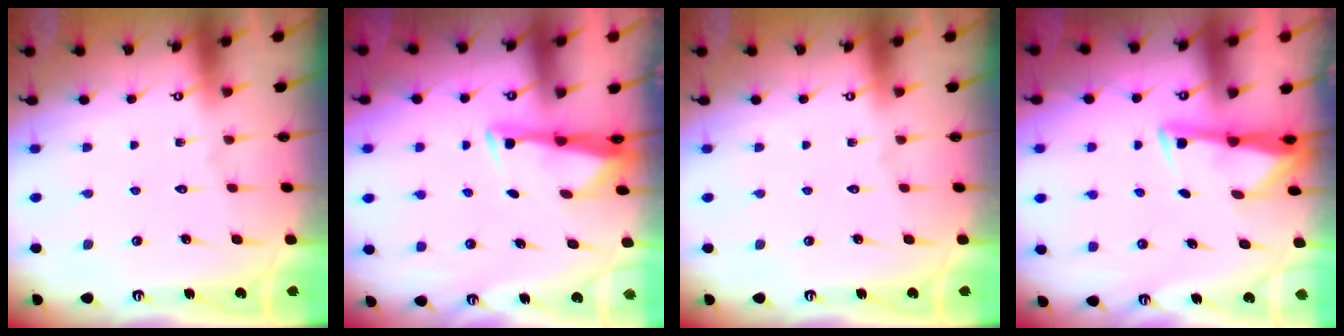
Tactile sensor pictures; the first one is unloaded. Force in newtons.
{"total": 3.4, "press": 3.2, "slide": 0.9}
{"total": 0.0}
{"total": 3.1, "press": 3.1, "slide": 0.4}